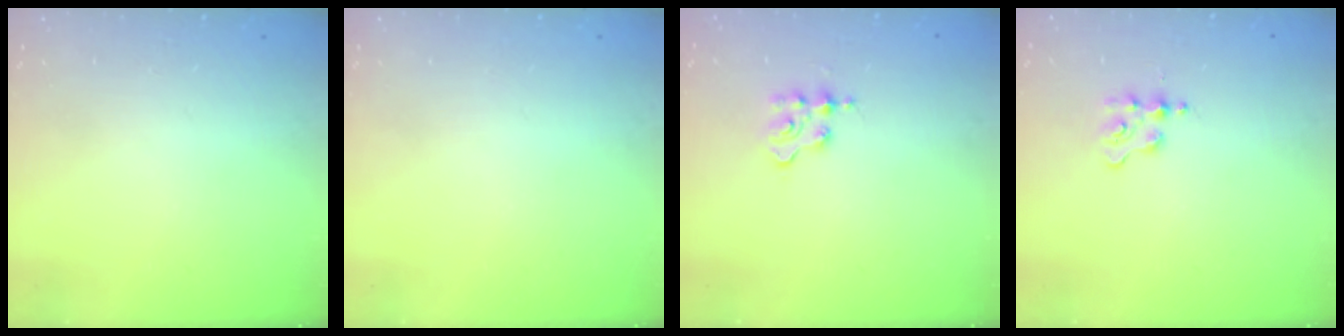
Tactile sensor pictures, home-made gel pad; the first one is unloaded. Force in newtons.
{"total": 0.0}
{"total": 2.3, "press": 2.3, "slide": 0.3}
{"total": 1.4, "press": 1.3, "slide": 0.3}